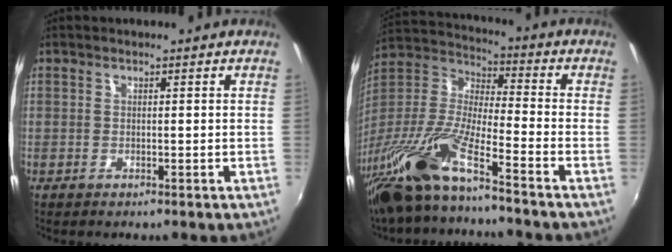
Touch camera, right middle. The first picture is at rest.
{"total": 17.2, "force": [-12.3, 1.4, 11.9], "torque": [-0.249, -0.026, -0.249]}